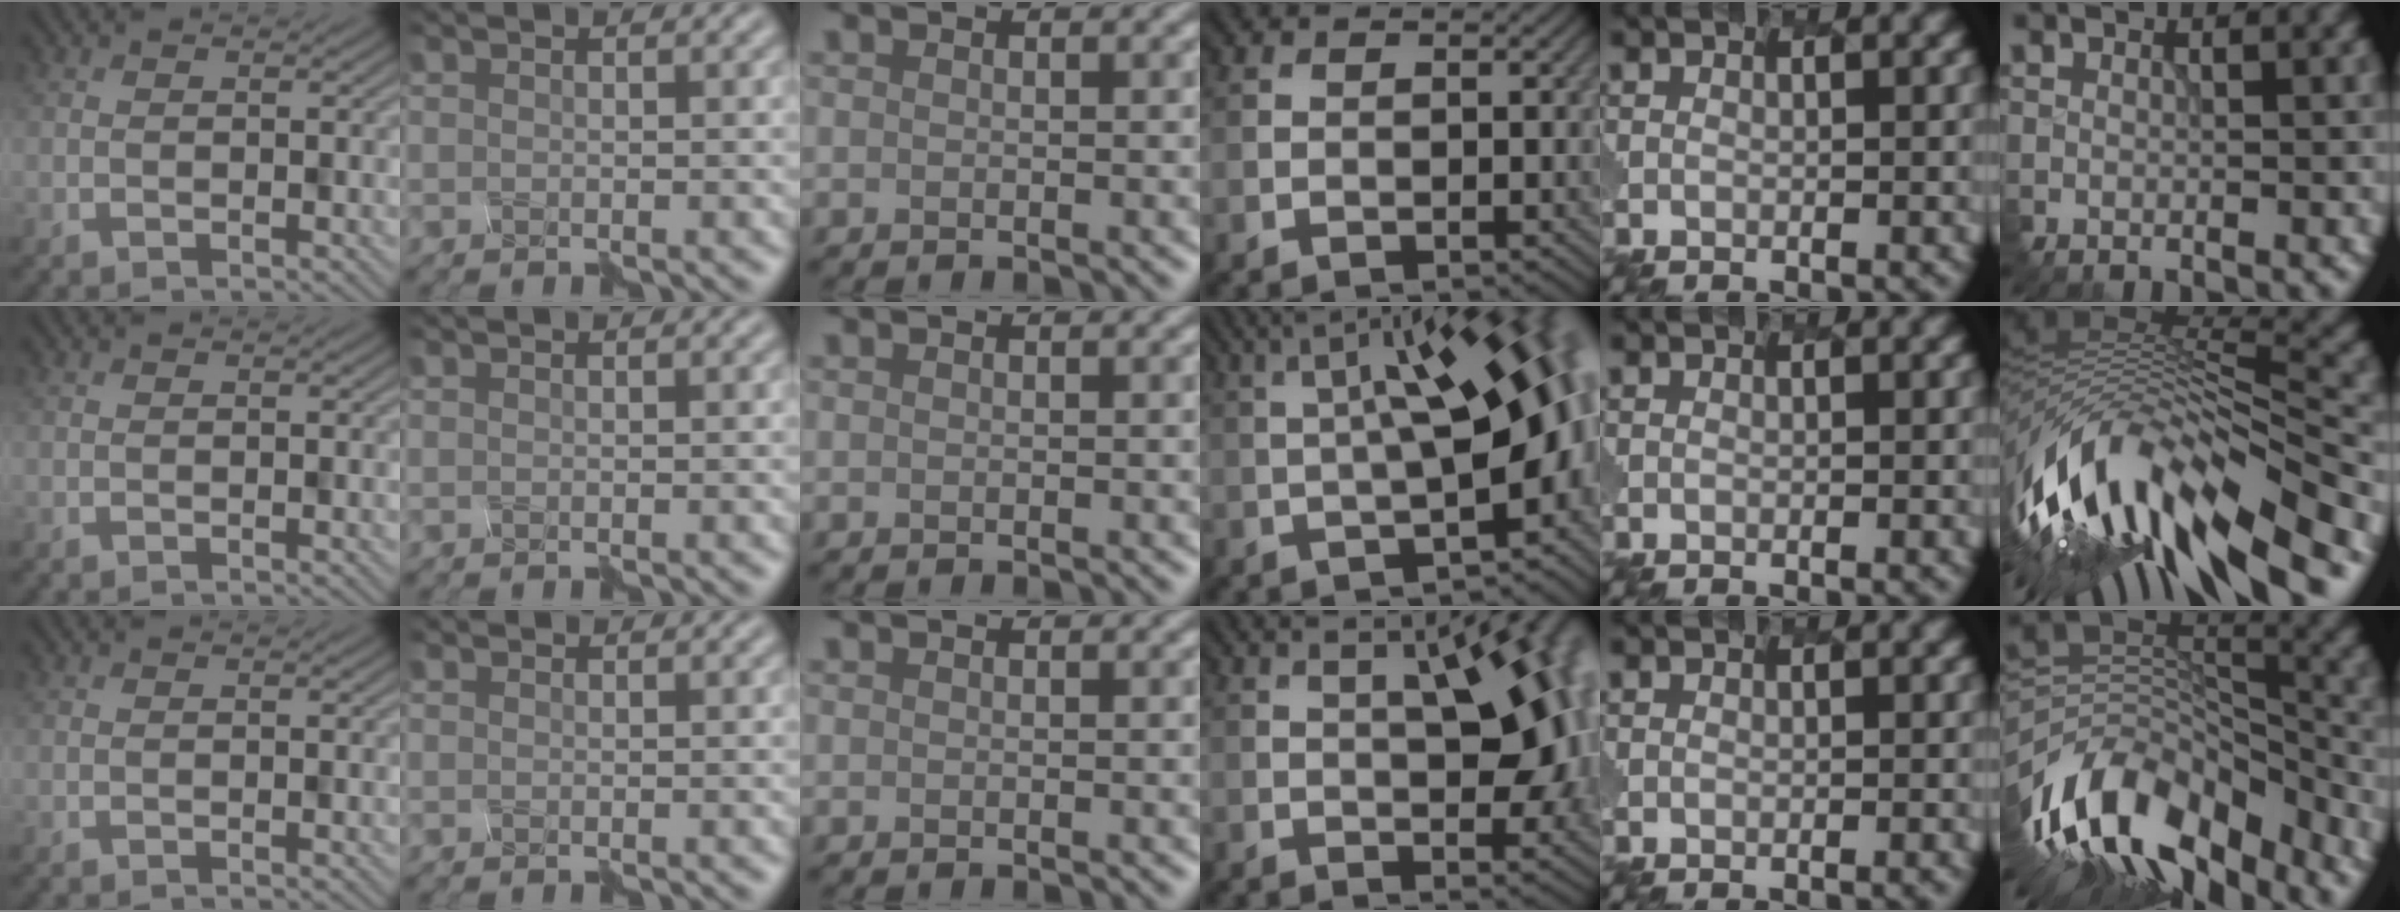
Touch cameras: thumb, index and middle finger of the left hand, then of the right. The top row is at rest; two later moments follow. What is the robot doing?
{"motion": "disassemble", "object": "spray bottle"}